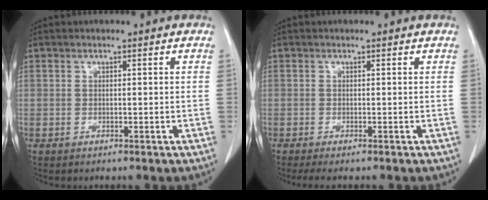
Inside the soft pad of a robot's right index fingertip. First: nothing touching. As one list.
[{"total": 2.6, "force": [-2.1, 0.2, 1.6], "torque": [-0.020, -0.004, -0.030]}]